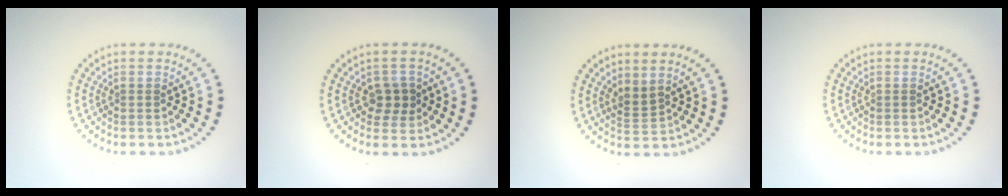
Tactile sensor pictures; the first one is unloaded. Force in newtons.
{"total": 2.1, "press": 2.0, "slide": 0.7}
{"total": 1.8, "press": 1.2, "slide": 1.2}
{"total": 0.0}